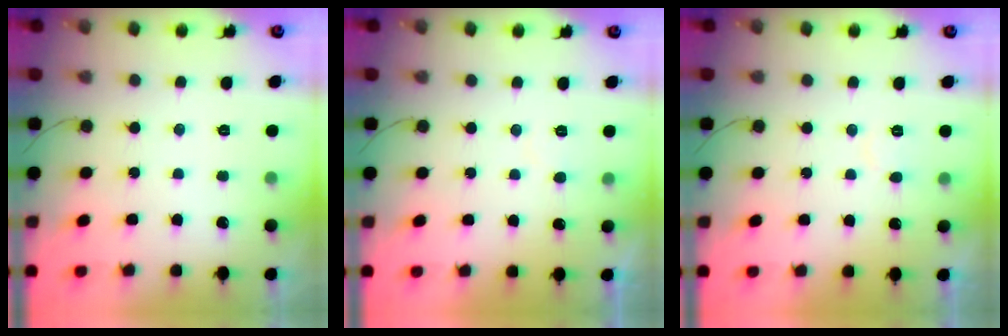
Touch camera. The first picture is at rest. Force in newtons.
{"total": 3.7, "press": 3.6, "slide": 0.3}
{"total": 4.6, "press": 4.6, "slide": 0.5}